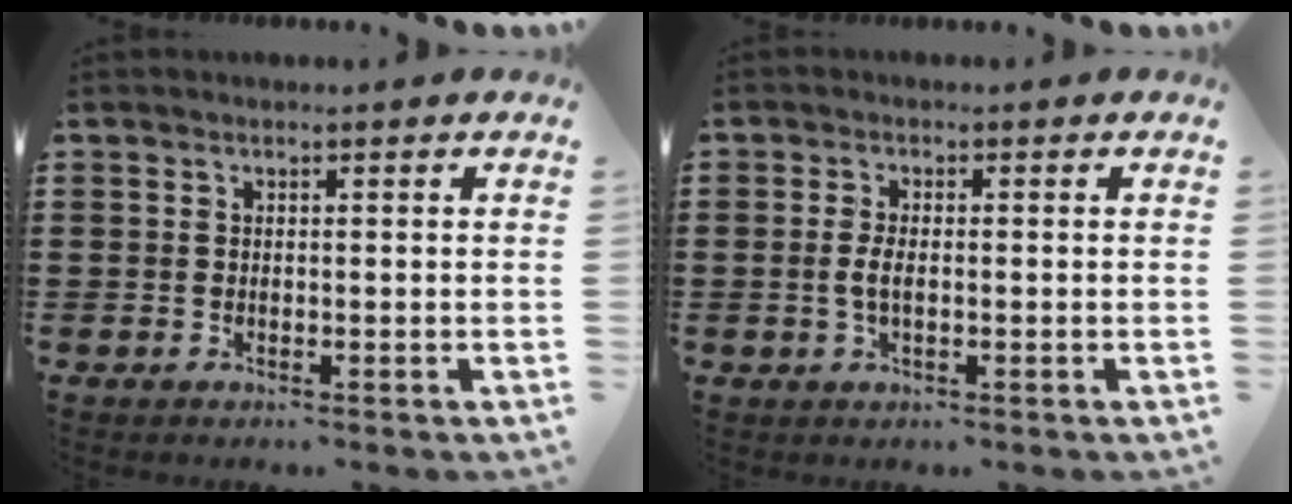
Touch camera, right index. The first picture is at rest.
{"total": 2.6, "force": [-0.2, 1.0, 2.4], "torque": [-0.059, -0.006, -0.009]}